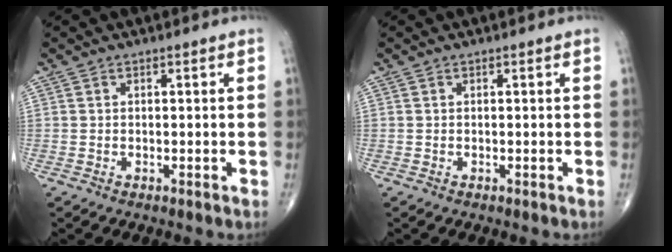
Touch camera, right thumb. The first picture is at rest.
{"total": 0.0}